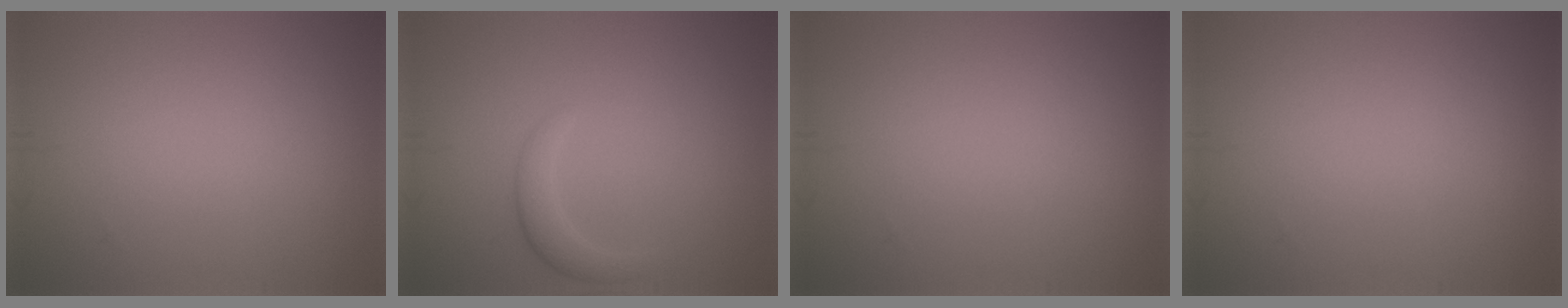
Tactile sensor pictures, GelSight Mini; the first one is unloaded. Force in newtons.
{"total": 1.8, "press": 1.8, "slide": 0.1}
{"total": 0.0}
{"total": 0.0}